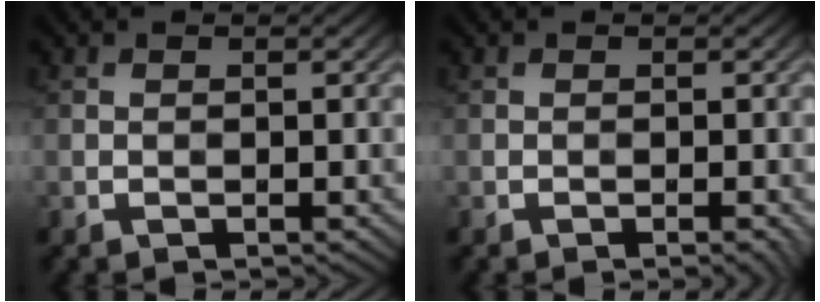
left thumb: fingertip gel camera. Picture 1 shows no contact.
{"total": 0.9, "force": [-0.4, 0.1, 0.8], "torque": [-0.012, -0.002, -0.007]}